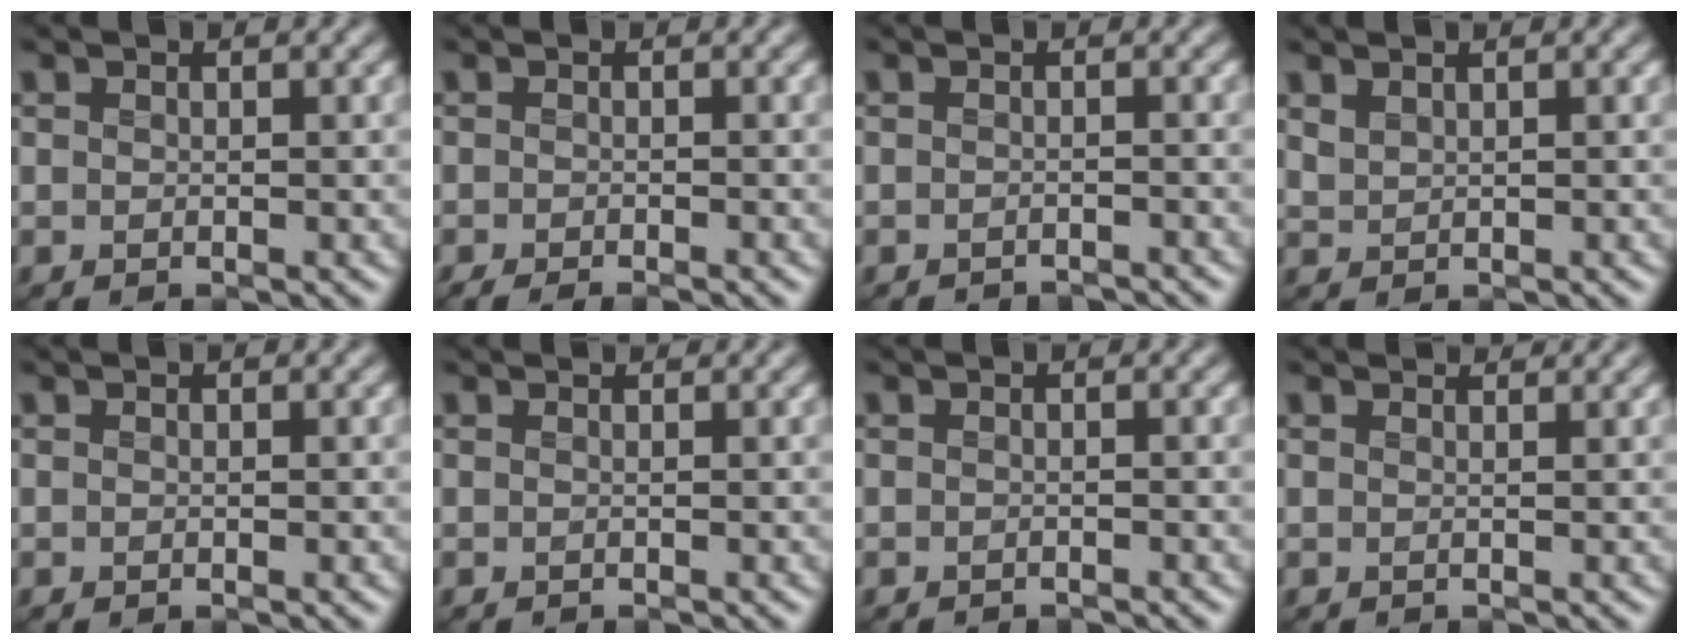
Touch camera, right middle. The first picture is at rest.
{"total": 1.5, "force": [-1.4, -0.1, 0.4], "torque": [-0.004, -0.008, -0.024]}
{"total": 2.5, "force": [-2.5, 0.0, -0.3], "torque": [0.010, -0.010, -0.038]}
{"total": 1.0, "force": [0.8, 0.4, 0.4], "torque": [-0.014, 0.000, 0.021]}
{"total": 0.0}
{"total": 0.8, "force": [0.8, 0.1, 0.0], "torque": [-0.009, -0.004, 0.005]}
{"total": 1.2, "force": [-1.2, -0.1, -0.3], "torque": [0.009, -0.011, -0.024]}
{"total": 1.9, "force": [1.9, 0.2, 0.3], "torque": [-0.016, 0.001, 0.017]}